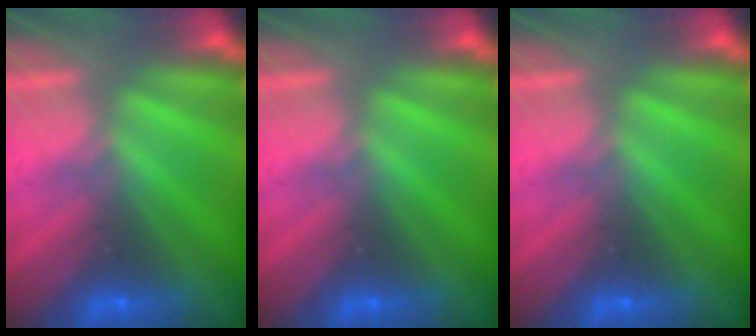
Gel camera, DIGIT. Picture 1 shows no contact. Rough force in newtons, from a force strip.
{"total": 0.0}
{"total": 0.0}